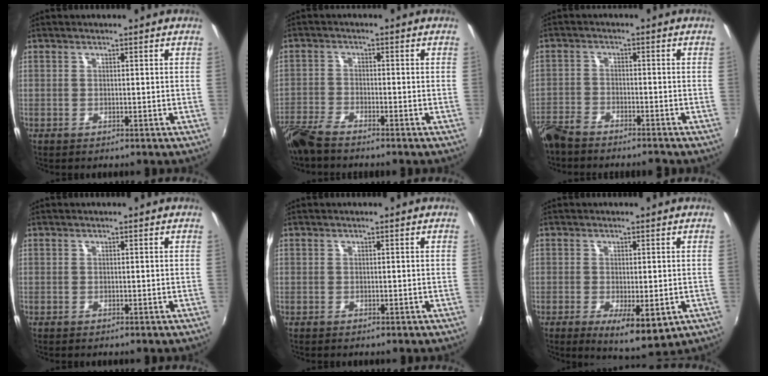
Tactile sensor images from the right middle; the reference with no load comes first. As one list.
[{"total": 5.6, "force": [-4.9, 0.9, 2.6], "torque": [-0.068, -0.013, -0.102]}, {"total": 6.8, "force": [-6.0, 2.0, 2.4], "torque": [-0.072, -0.011, -0.116]}, {"total": 0.0}, {"total": 0.0}, {"total": 6.9, "force": [-2.3, 2.5, 6.0], "torque": [-0.093, -0.019, -0.025]}]